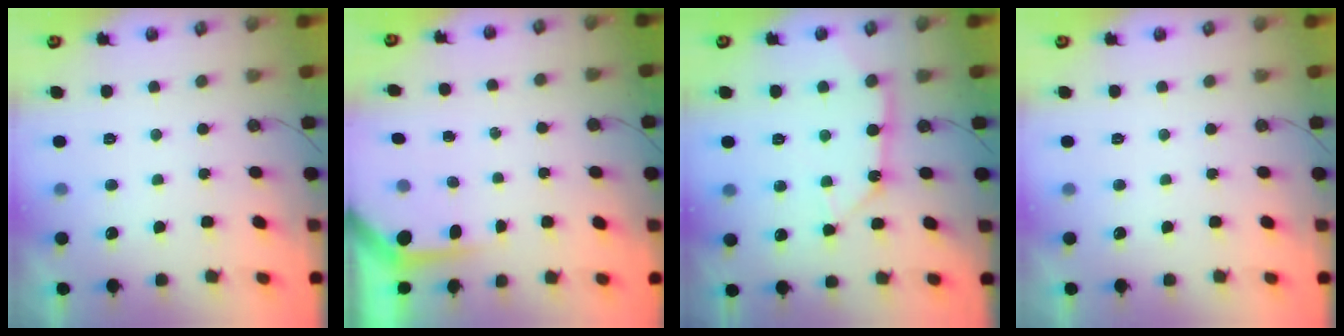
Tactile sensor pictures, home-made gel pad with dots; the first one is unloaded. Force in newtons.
{"total": 3.5, "press": 3.5, "slide": 0.3}
{"total": 10.9, "press": 10.8, "slide": 1.4}
{"total": 0.0}